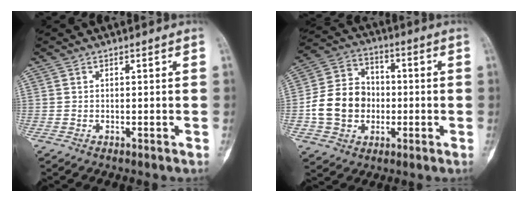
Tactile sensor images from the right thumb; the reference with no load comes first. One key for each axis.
{"total": 13.6, "fx": -1.9, "fy": 11.3, "fz": 7.3, "tx": -0.113, "ty": 0.027, "tz": -0.038}